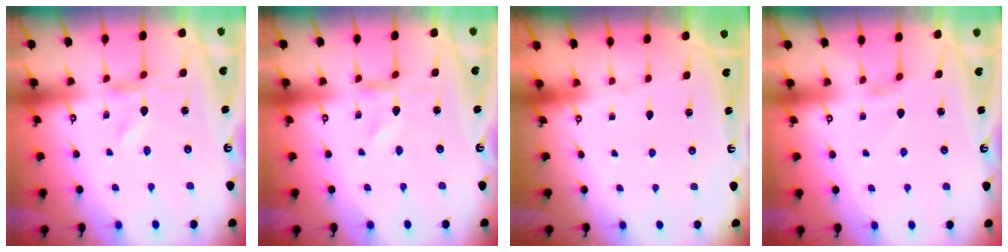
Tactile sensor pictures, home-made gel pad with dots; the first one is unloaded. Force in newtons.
{"total": 0.0}
{"total": 0.0}
{"total": 1.7, "press": 1.6, "slide": 0.4}